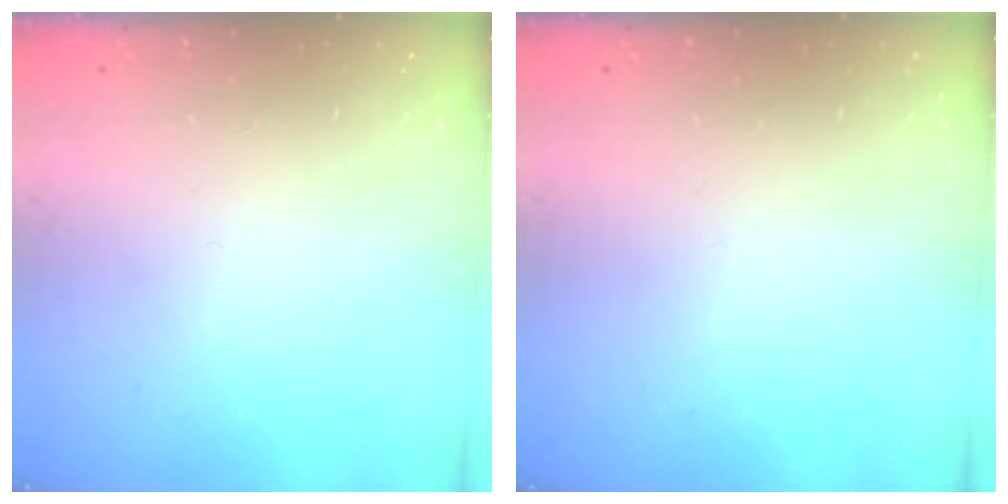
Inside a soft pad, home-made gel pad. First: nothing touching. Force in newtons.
{"total": 0.0}